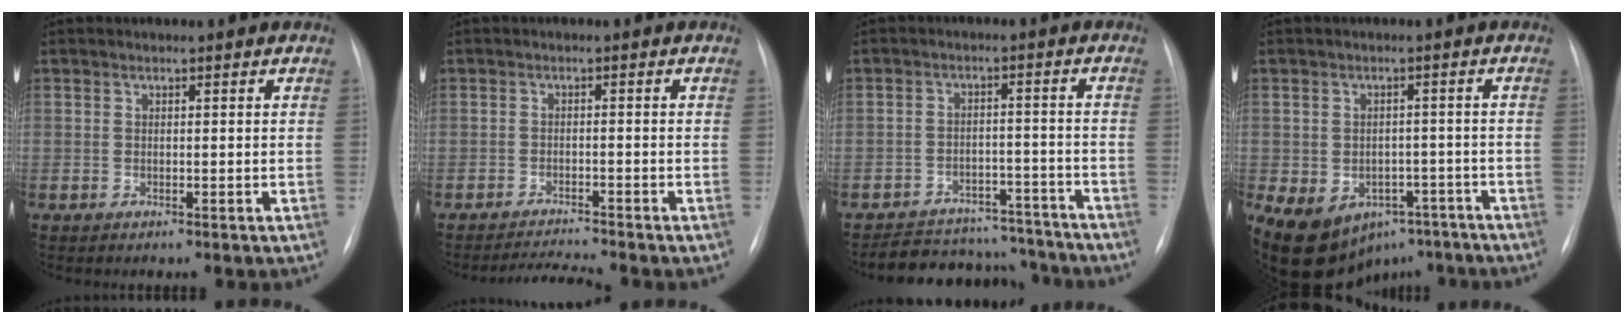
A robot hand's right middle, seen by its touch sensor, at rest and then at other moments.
{"total": 3.2, "force": [-2.9, -1.4, -0.1], "torque": [-0.008, -0.015, -0.049]}
{"total": 13.1, "force": [-12.1, 4.6, 1.6], "torque": [-0.012, 0.027, -0.157]}
{"total": 14.3, "force": [-8.4, 9.8, 6.2], "torque": [-0.119, 0.013, -0.110]}